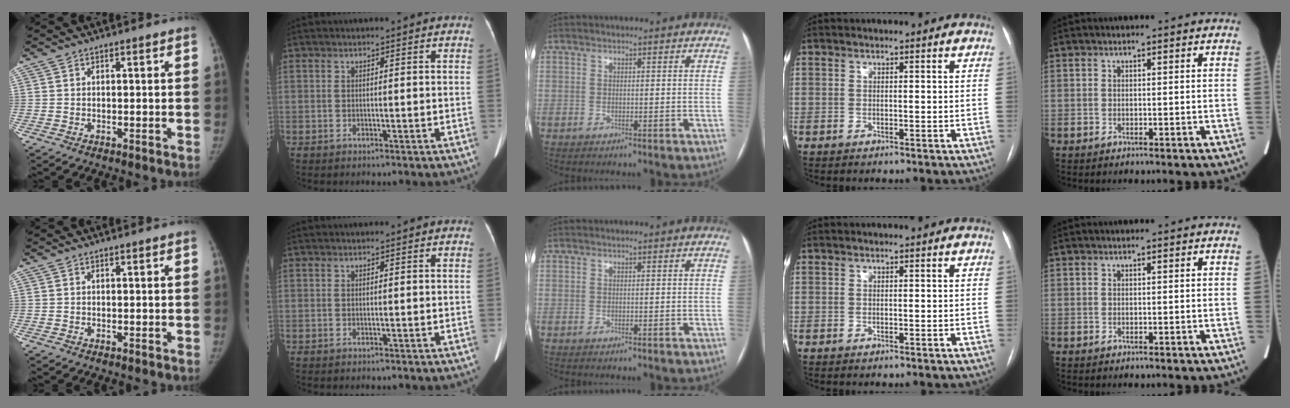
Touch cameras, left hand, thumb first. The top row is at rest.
{}